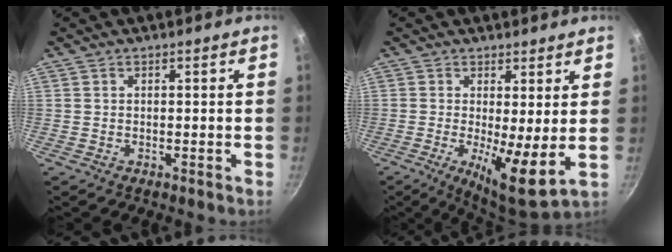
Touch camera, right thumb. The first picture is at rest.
{"total": 9.7, "force": [0.0, 2.5, 9.4], "torque": [-0.147, -0.027, 0.001]}